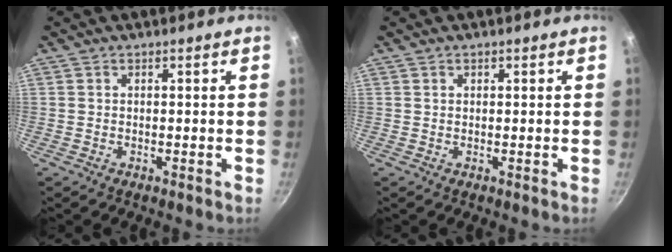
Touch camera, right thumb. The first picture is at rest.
{"total": 0.7, "force": [0.3, 0.4, 0.4], "torque": [-0.006, 0.002, 0.006]}